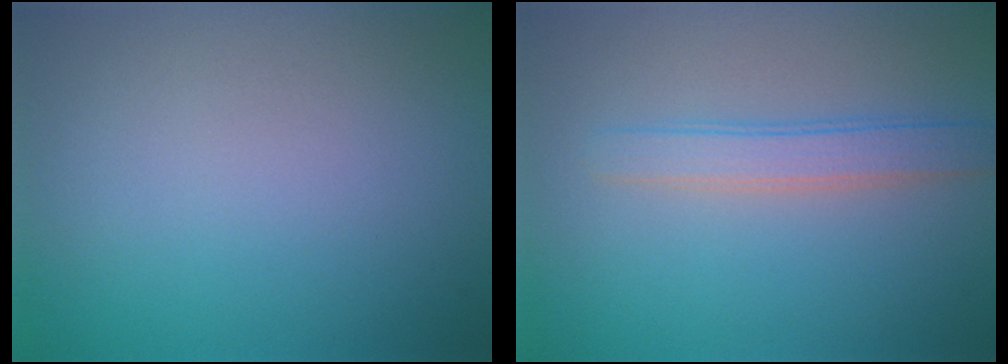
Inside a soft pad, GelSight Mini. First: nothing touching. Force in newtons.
{"total": 2.6, "press": 2.6, "slide": 0.2}